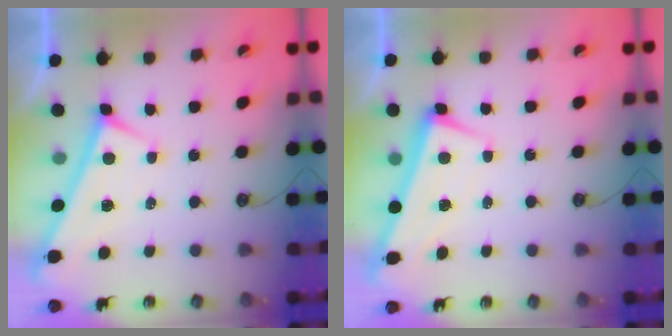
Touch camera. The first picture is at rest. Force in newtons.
{"total": 1.6, "press": 0.6, "slide": 1.5}